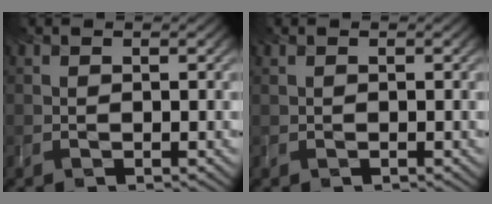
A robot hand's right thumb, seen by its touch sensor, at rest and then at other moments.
{"total": 0.0}